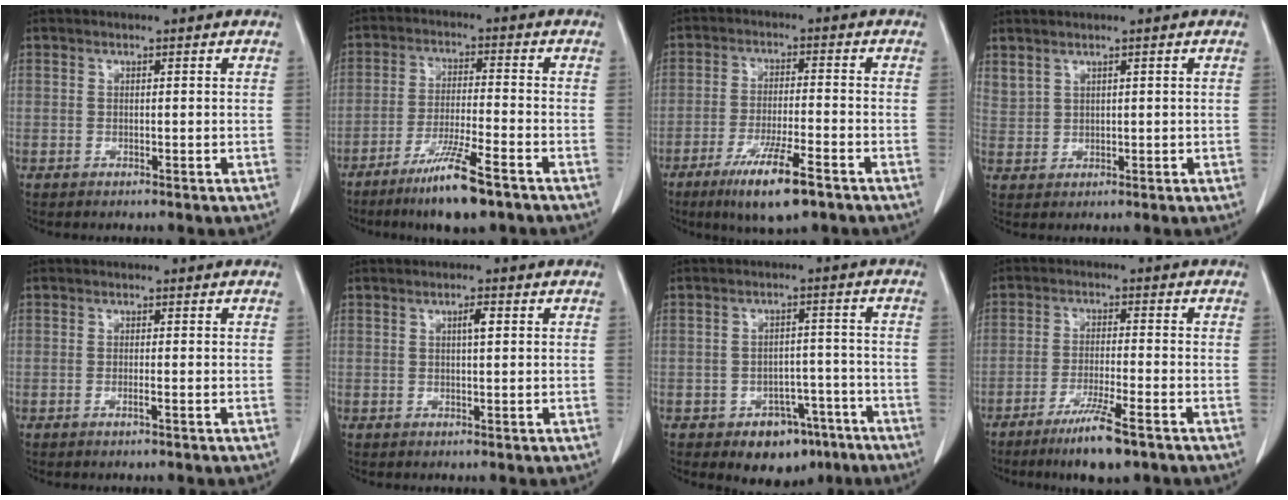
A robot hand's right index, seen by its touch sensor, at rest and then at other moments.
{"total": 9.6, "force": [-6.4, 0.4, 7.2], "torque": [-0.135, -0.024, -0.111]}
{"total": 9.9, "force": [-6.1, 1.0, 7.8], "torque": [-0.142, -0.022, -0.100]}
{"total": 2.6, "force": [2.0, 1.3, 1.0], "torque": [-0.024, 0.008, 0.054]}
{"total": 0.8, "force": [-0.4, -0.1, 0.7], "torque": [-0.013, 0.000, -0.006]}
{"total": 1.6, "force": [0.5, 0.2, 1.5], "torque": [-0.027, 0.002, 0.008]}
{"total": 7.5, "force": [-4.8, 4.6, 3.5], "torque": [-0.033, 0.019, -0.060]}
{"total": 7.8, "force": [-5.2, 0.3, 5.8], "torque": [-0.106, -0.018, -0.087]}